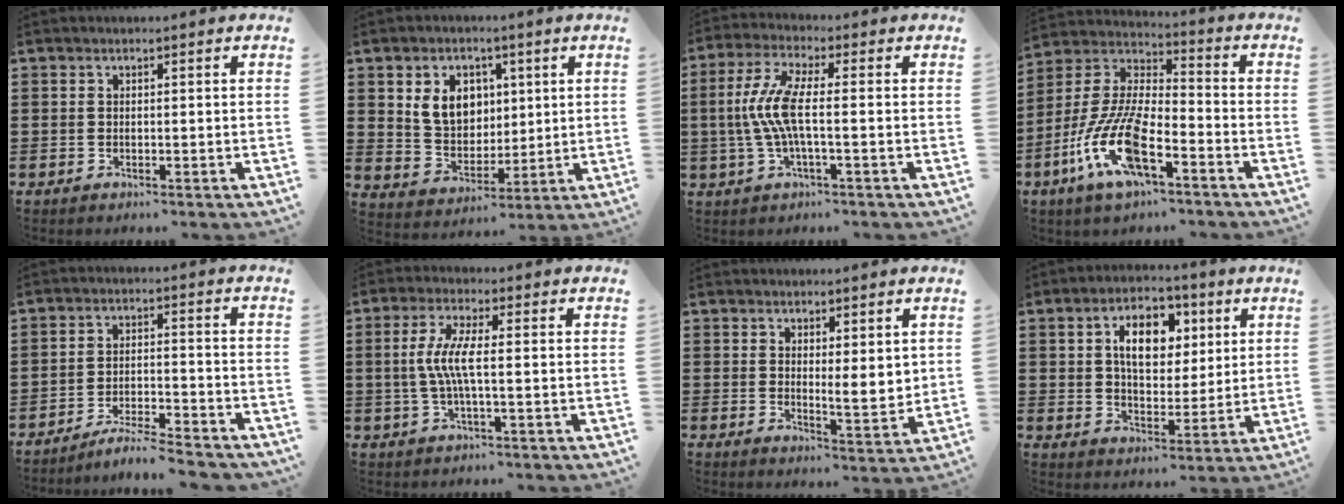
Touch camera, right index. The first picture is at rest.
{"total": 7.5, "force": [2.3, 6.1, 3.6], "torque": [-0.080, 0.014, 0.040]}
{"total": 7.9, "force": [-0.7, 1.6, 7.7], "torque": [-0.181, -0.015, -0.025]}
{"total": 13.3, "force": [-6.9, 4.4, 10.5], "torque": [-0.263, -0.015, -0.141]}
{"total": 5.1, "force": [-4.9, -0.1, 1.4], "torque": [-0.033, -0.005, -0.099]}
{"total": 5.7, "force": [-0.4, 0.9, 5.6], "torque": [-0.130, -0.010, -0.020]}
{"total": 3.9, "force": [2.0, 1.3, 3.1], "torque": [-0.041, -0.012, 0.030]}
{"total": 8.3, "force": [3.0, 5.4, 5.6], "torque": [-0.098, 0.010, 0.046]}